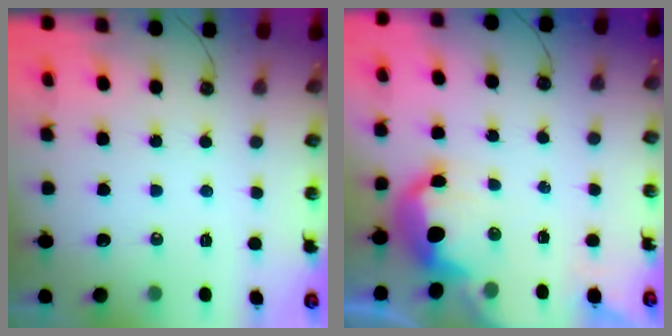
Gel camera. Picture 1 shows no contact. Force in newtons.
{"total": 8.7, "press": 8.7, "slide": 0.9}